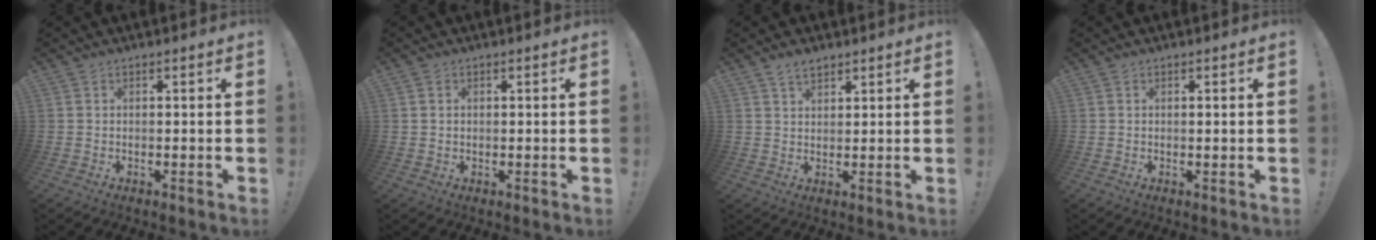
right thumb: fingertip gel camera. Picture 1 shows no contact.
{"total": 1.0, "force": [0.3, 0.9, 0.4], "torque": [-0.011, 0.006, 0.006]}
{"total": 3.5, "force": [2.7, 1.8, 1.5], "torque": [-0.021, -0.011, 0.049]}
{"total": 0.5, "force": [0.1, 0.0, 0.5], "torque": [-0.005, -0.003, 0.001]}